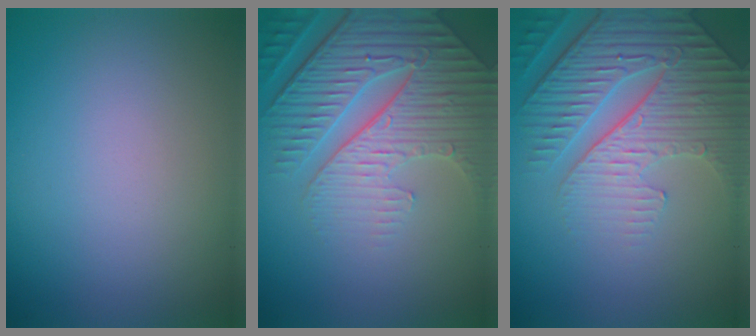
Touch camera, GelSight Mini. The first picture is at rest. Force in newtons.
{"total": 7.9, "press": 5.8, "slide": 5.3}
{"total": 5.7, "press": 5.1, "slide": 2.6}